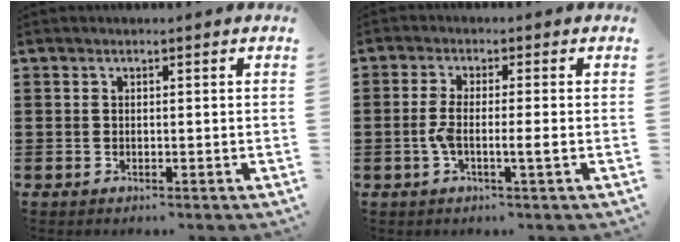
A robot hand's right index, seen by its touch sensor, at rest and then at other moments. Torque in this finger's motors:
{"motor_torque": [0.96, -0.75, 0.57, 0.11]}